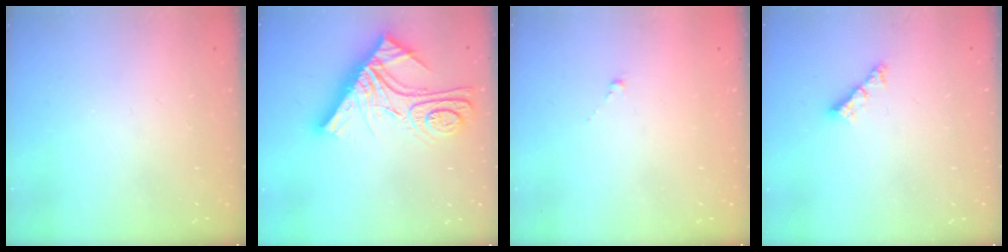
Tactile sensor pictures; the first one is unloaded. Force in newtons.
{"total": 17.1, "press": 17.0, "slide": 1.5}
{"total": 0.0}
{"total": 4.2, "press": 4.2, "slide": 0.2}